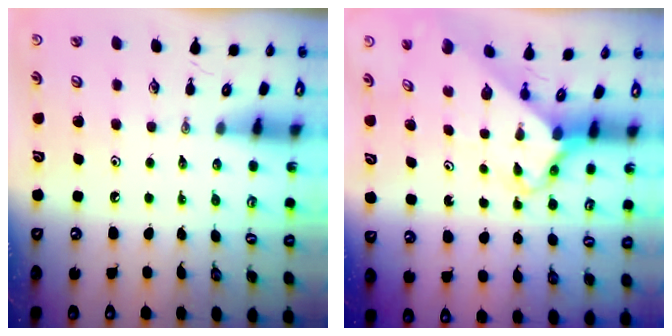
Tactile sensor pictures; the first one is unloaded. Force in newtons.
{"total": 2.6, "press": 2.6, "slide": 0.2}